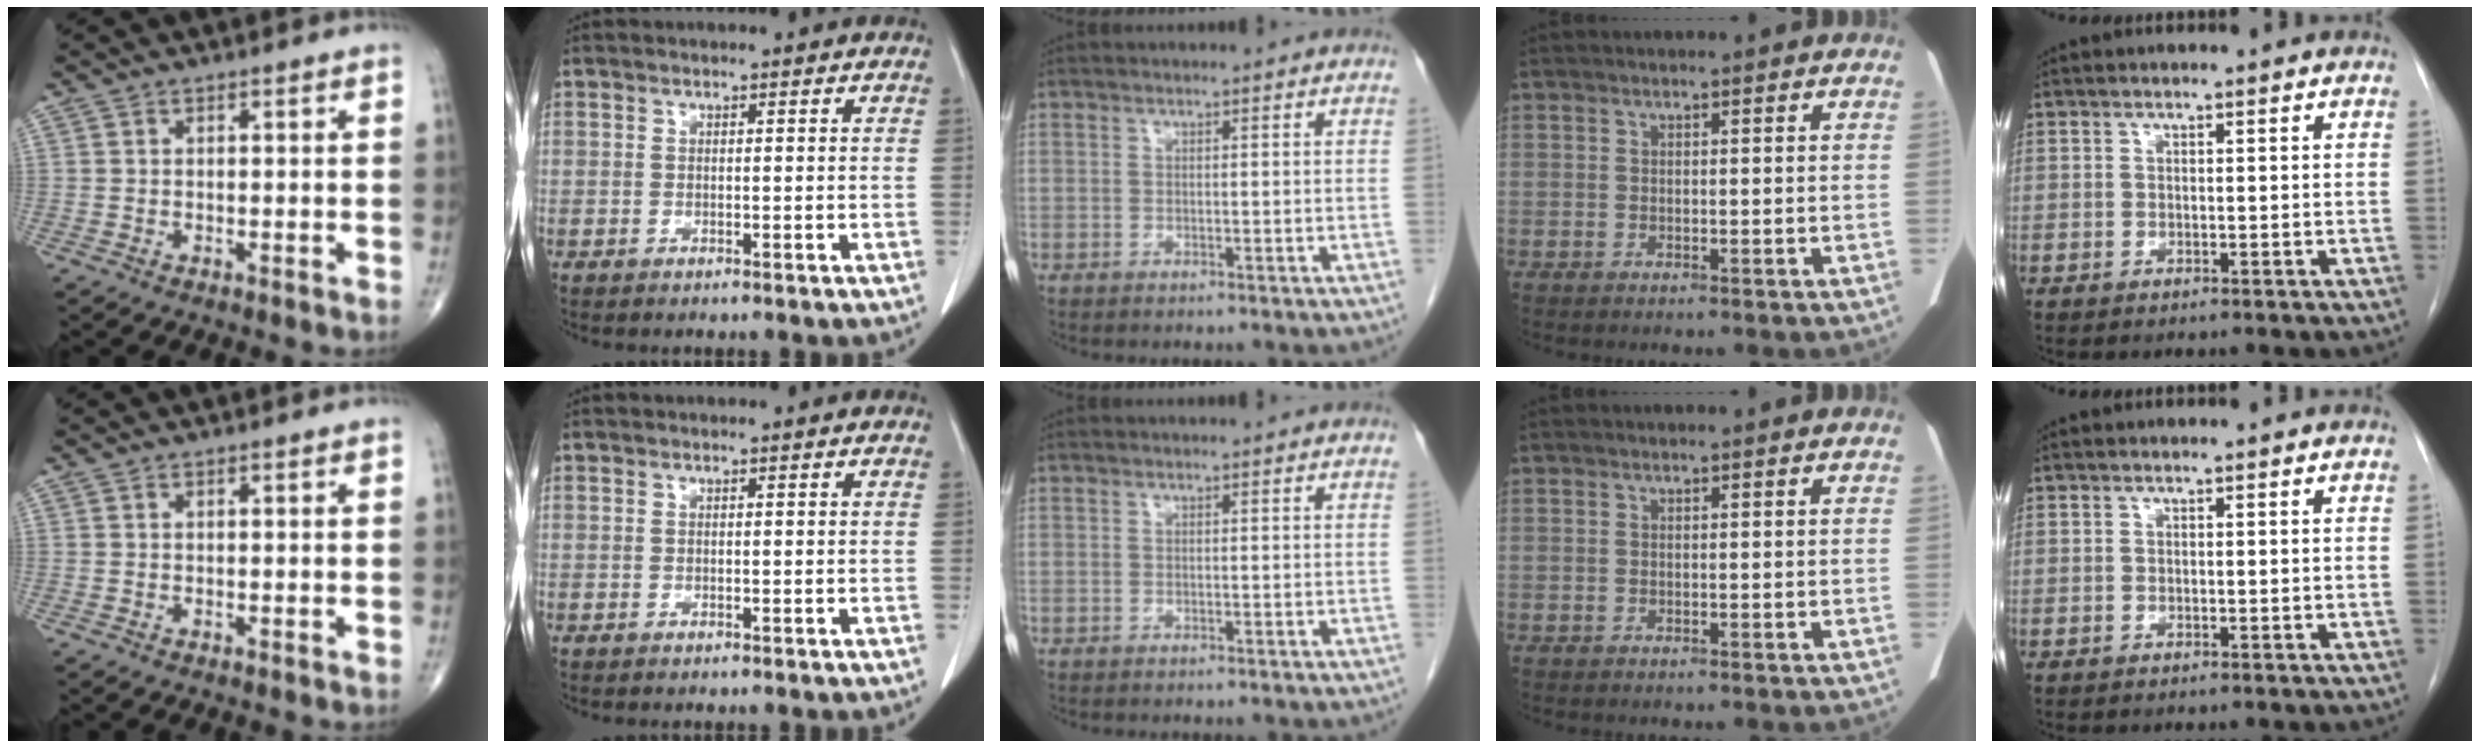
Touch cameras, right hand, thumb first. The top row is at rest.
{}